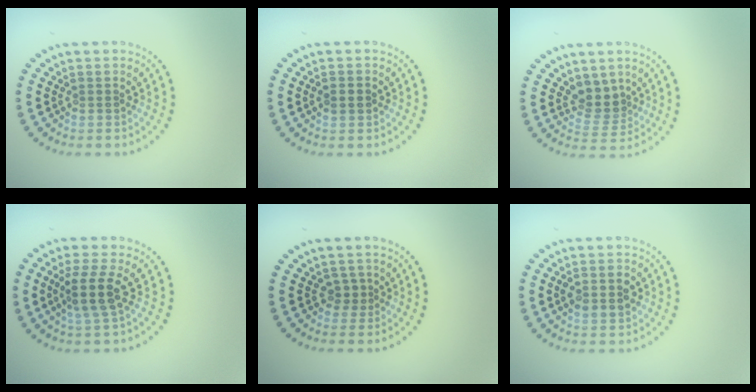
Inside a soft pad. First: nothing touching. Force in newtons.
{"total": 1.8, "press": 1.8, "slide": 0.1}
{"total": 2.7, "press": 2.1, "slide": 1.7}
{"total": 3.4, "press": 2.8, "slide": 1.9}
{"total": 1.2, "press": 1.0, "slide": 0.6}
{"total": 2.7, "press": 2.7, "slide": 0.1}